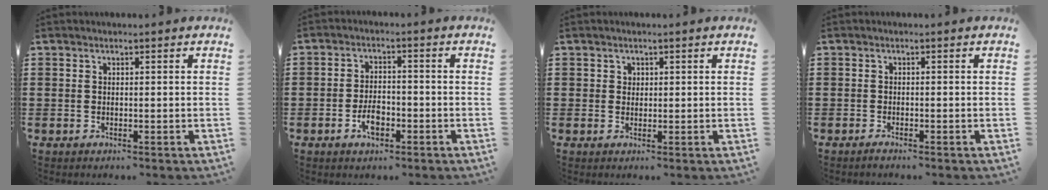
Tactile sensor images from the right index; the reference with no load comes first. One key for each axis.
{"total": 4.0, "fx": -1.9, "fy": 1.8, "fz": 3.0, "tx": -0.068, "ty": -0.004, "tz": -0.037}
{"total": 1.0, "fx": 0.5, "fy": 0.9, "fz": 0.1, "tx": -0.004, "ty": 0.003, "tz": 0.010}
{"total": 0.7, "fx": -0.6, "fy": 0.0, "fz": 0.3, "tx": -0.008, "ty": -0.006, "tz": -0.011}